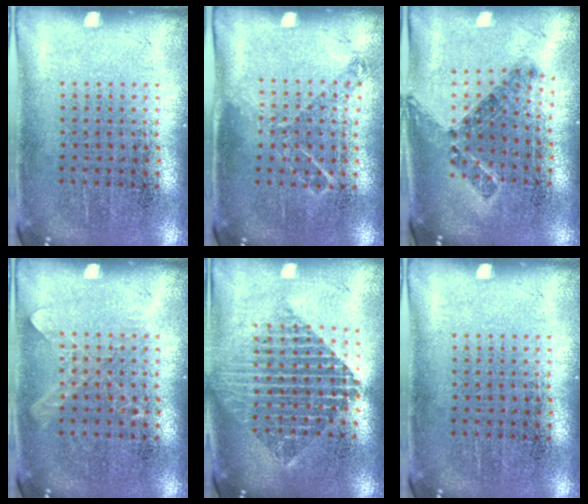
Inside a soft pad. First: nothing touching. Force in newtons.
{"total": 0.8, "press": 0.8, "slide": 0.2}
{"total": 0.7, "press": 0.7, "slide": 0.2}
{"total": 0.8, "press": 0.8, "slide": 0.2}
{"total": 2.1, "press": 1.7, "slide": 1.2}
{"total": 0.0}